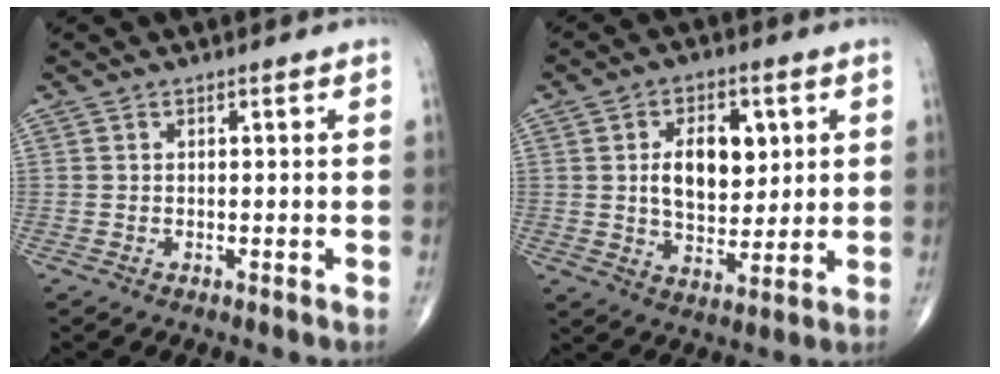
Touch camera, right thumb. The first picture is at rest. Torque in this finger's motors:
{"motor_torque": [1.06, 1.36, 0.81, 0.02, 0.06]}